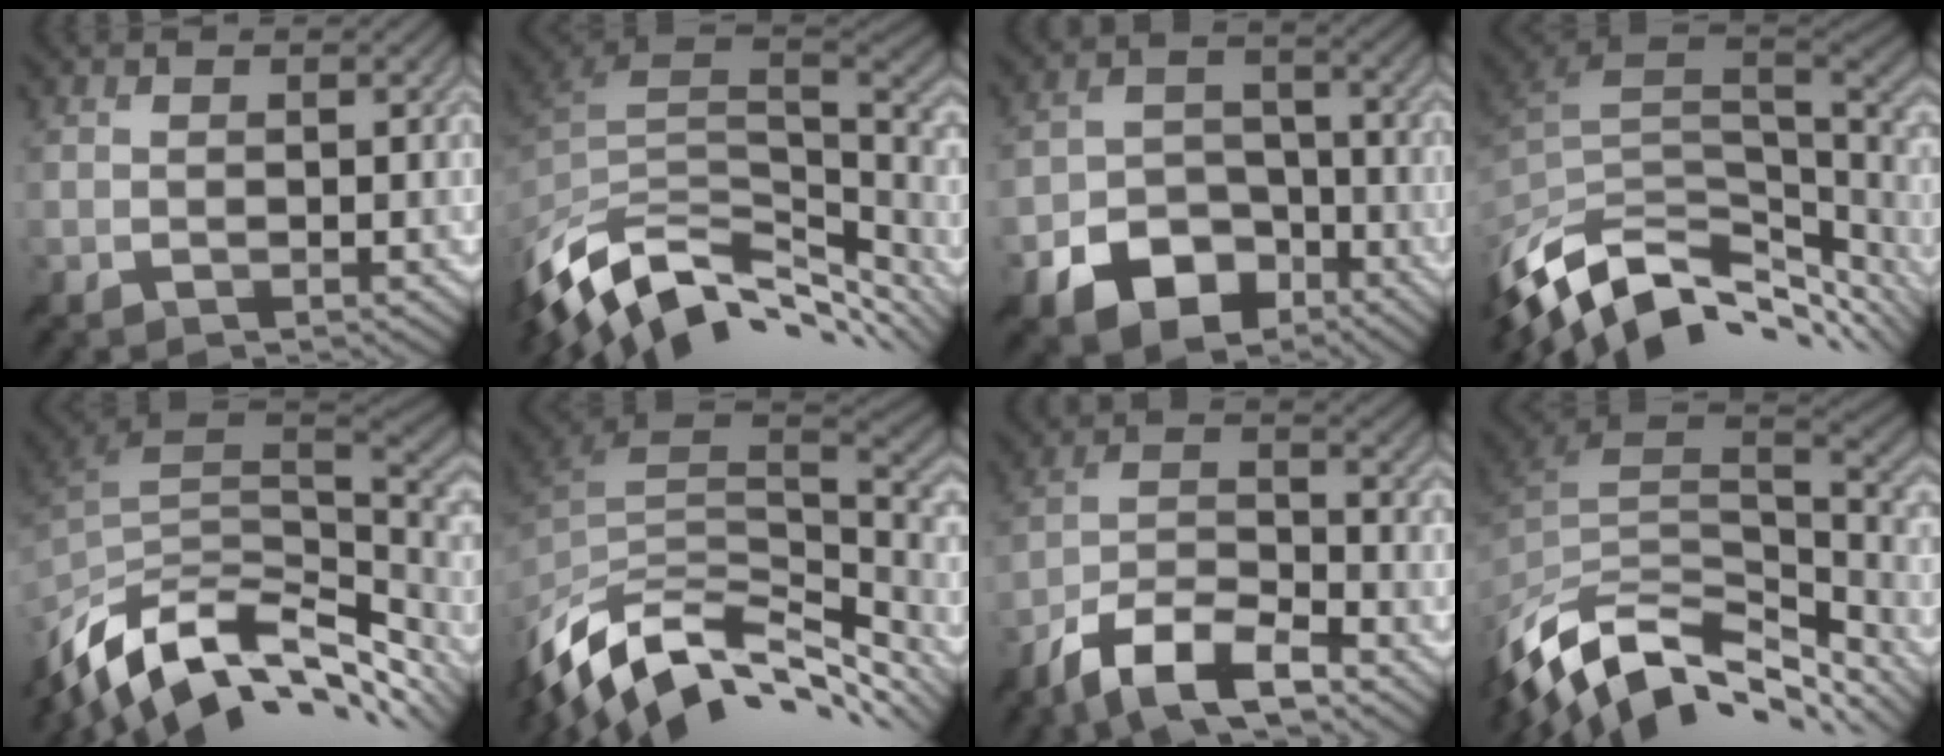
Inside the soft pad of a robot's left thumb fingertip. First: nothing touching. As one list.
[{"total": 13.3, "force": [-7.1, 7.0, 8.8], "torque": [-0.218, -0.014, -0.123]}, {"total": 8.9, "force": [-5.2, 5.9, 4.3], "torque": [-0.084, -0.014, -0.093]}, {"total": 12.3, "force": [-6.0, 6.2, 8.7], "torque": [-0.204, -0.014, -0.095]}, {"total": 14.7, "force": [-6.8, 7.5, 10.7], "torque": [-0.250, -0.017, -0.115]}, {"total": 14.2, "force": [-7.7, 7.3, 9.5], "torque": [-0.230, -0.017, -0.136]}, {"total": 9.9, "force": [-7.2, 3.0, 6.2], "torque": [-0.109, 0.006, -0.149]}, {"total": 14.2, "force": [-8.7, 7.0, 8.8], "torque": [-0.229, -0.015, -0.152]}]